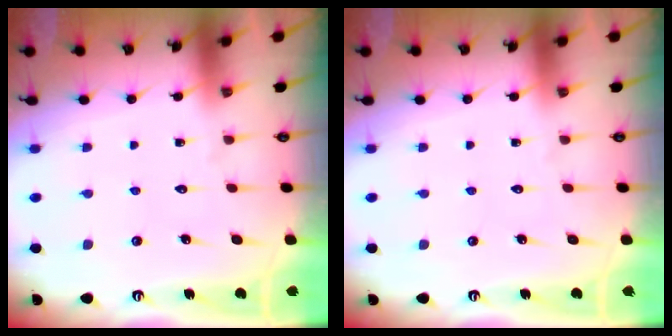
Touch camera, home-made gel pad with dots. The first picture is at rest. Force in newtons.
{"total": 0.0}